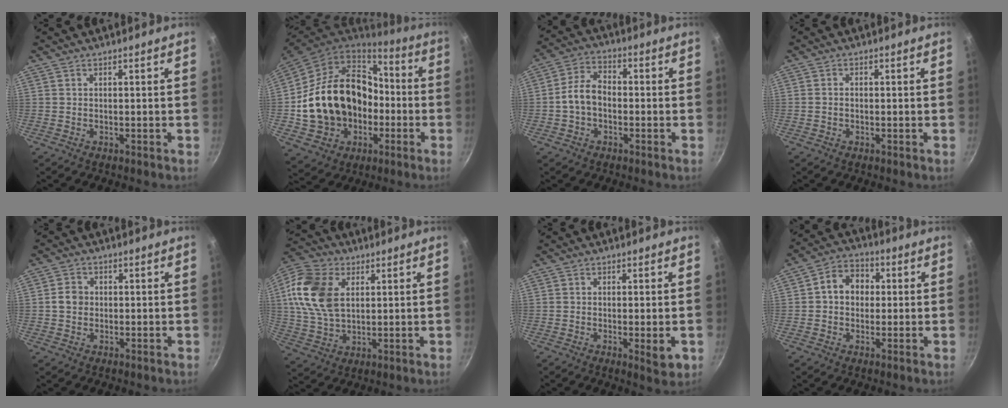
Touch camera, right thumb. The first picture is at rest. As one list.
[{"total": 23.9, "force": [-2.3, 19.0, 14.3], "torque": [-0.231, 0.054, -0.013]}, {"total": 7.4, "force": [-1.2, 5.2, 5.1], "torque": [-0.080, 0.031, -0.034]}, {"total": 1.2, "force": [-0.2, 0.9, 0.7], "torque": [-0.014, 0.006, -0.005]}, {"total": 3.6, "force": [-0.1, 3.1, 1.7], "torque": [-0.016, 0.010, -0.007]}, {"total": 15.7, "force": [3.6, 10.6, 11.0], "torque": [-0.204, 0.001, 0.065]}, {"total": 4.1, "force": [-0.9, 1.1, 3.9], "torque": [-0.059, -0.010, -0.013]}, {"total": 8.2, "force": [0.7, 6.7, 4.6], "torque": [-0.041, 0.018, -0.004]}]